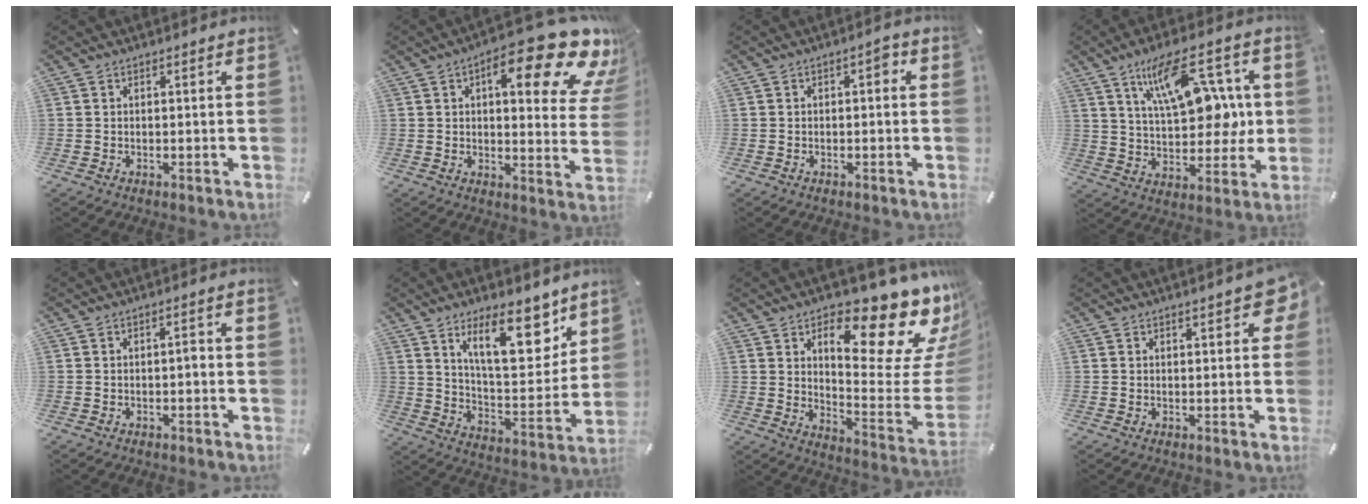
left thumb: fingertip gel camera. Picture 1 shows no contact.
{"total": 20.0, "force": [11.1, 7.1, 15.0], "torque": [-0.202, -0.074, 0.173]}
{"total": 2.6, "force": [0.1, 1.1, 2.3], "torque": [-0.031, 0.006, -0.006]}
{"total": 18.1, "force": [7.8, 9.2, 13.6], "torque": [-0.214, -0.019, 0.131]}
{"total": 1.9, "force": [-0.3, 0.3, 1.8], "torque": [-0.034, 0.003, -0.007]}
{"total": 18.3, "force": [10.9, 7.2, 12.8], "torque": [-0.181, -0.061, 0.176]}
{"total": 22.3, "force": [13.7, 8.7, 15.3], "torque": [-0.185, -0.118, 0.214]}
{"total": 4.9, "force": [2.3, 2.0, 3.8], "torque": [-0.055, -0.004, 0.037]}